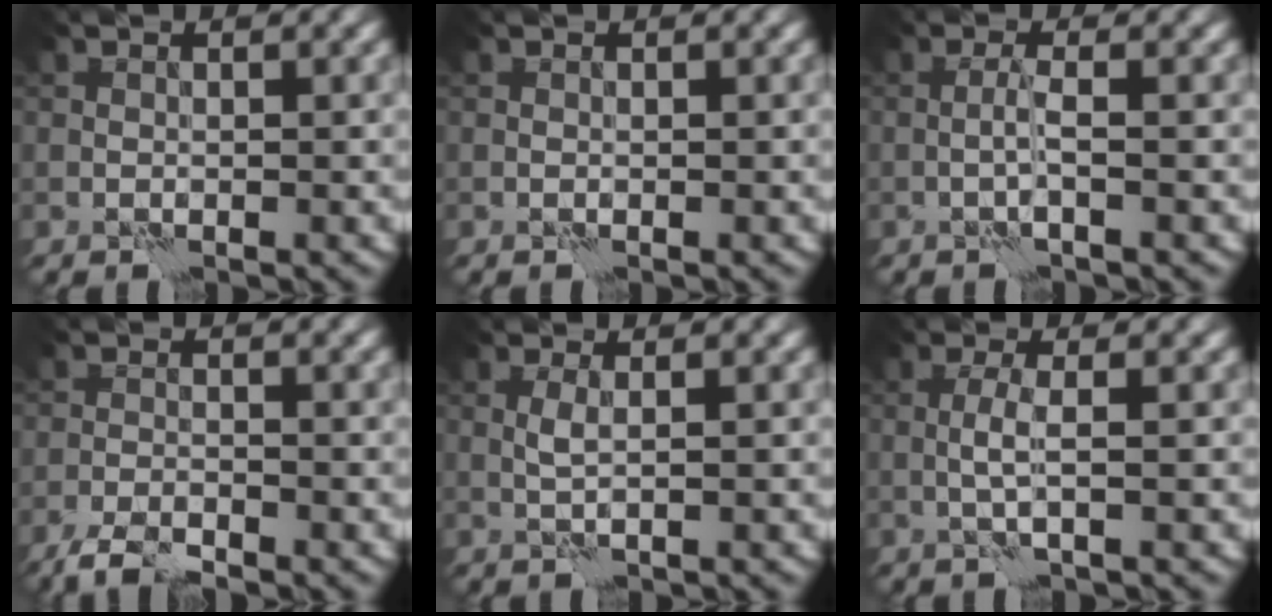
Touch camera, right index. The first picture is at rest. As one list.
[{"total": 0.0}, {"total": 1.4, "force": [-0.4, -0.3, 1.3], "torque": [-0.030, 0.006, -0.012]}, {"total": 3.2, "force": [-2.7, 0.6, 1.6], "torque": [-0.032, -0.004, -0.058]}, {"total": 1.0, "force": [0.2, -0.2, 0.9], "torque": [-0.023, 0.002, 0.005]}, {"total": 1.7, "force": [-0.1, -0.1, 1.7], "torque": [-0.039, 0.005, -0.005]}]